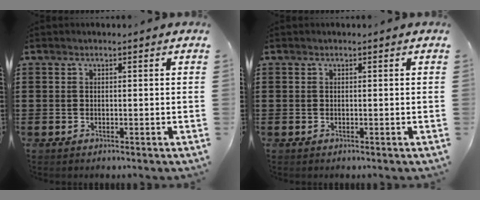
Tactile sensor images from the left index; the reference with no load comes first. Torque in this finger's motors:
{"motor_torque": [0.00, 0.00, 0.00, 0.00]}